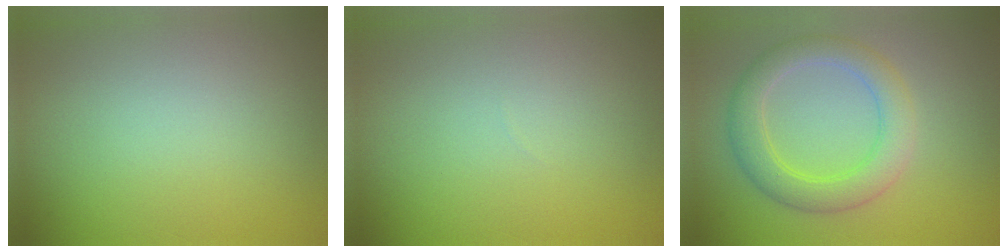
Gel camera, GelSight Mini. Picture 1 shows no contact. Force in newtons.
{"total": 0.0}
{"total": 4.3, "press": 4.3, "slide": 0.2}